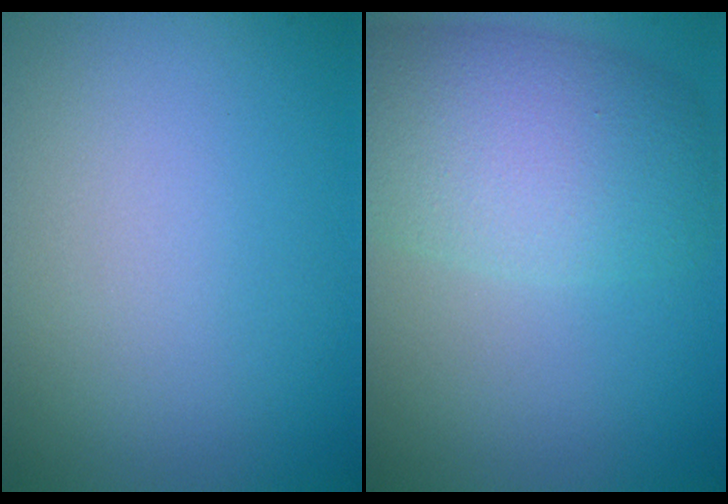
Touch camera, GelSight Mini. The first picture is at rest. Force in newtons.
{"total": 7.0, "press": 6.9, "slide": 0.5}